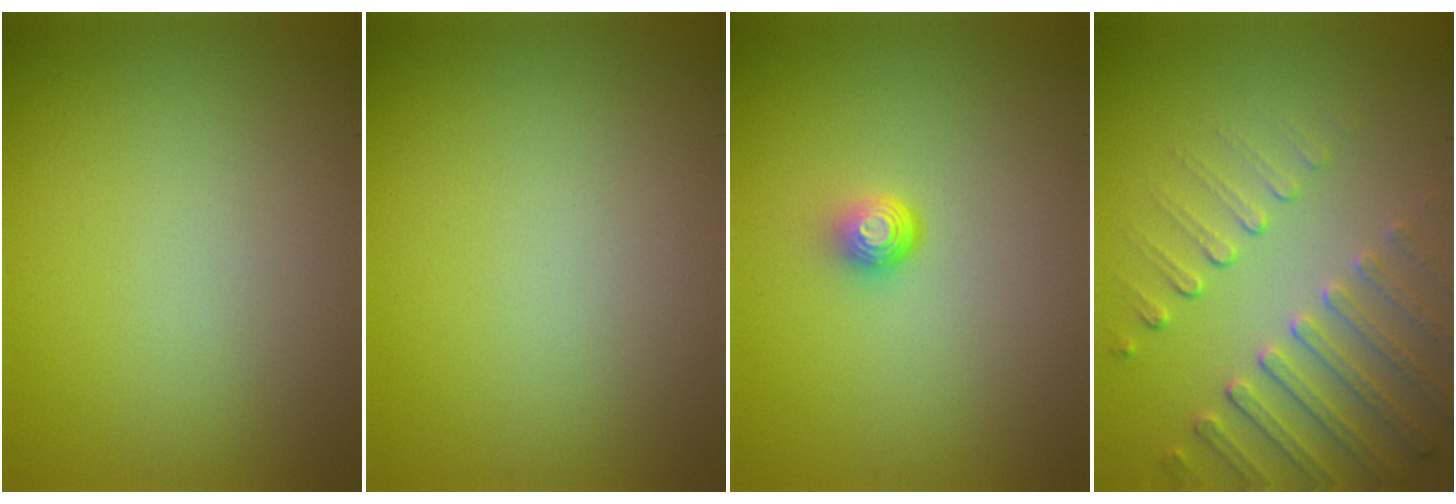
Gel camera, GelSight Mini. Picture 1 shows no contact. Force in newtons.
{"total": 0.0}
{"total": 1.7, "press": 1.1, "slide": 1.3}
{"total": 4.5, "press": 3.5, "slide": 2.8}